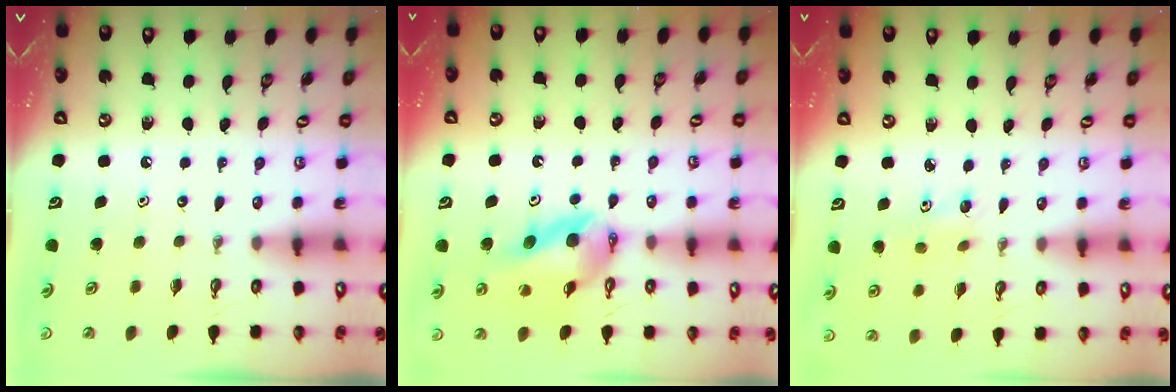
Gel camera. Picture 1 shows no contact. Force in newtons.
{"total": 11.6, "press": 11.5, "slide": 1.4}
{"total": 6.2, "press": 5.5, "slide": 2.9}